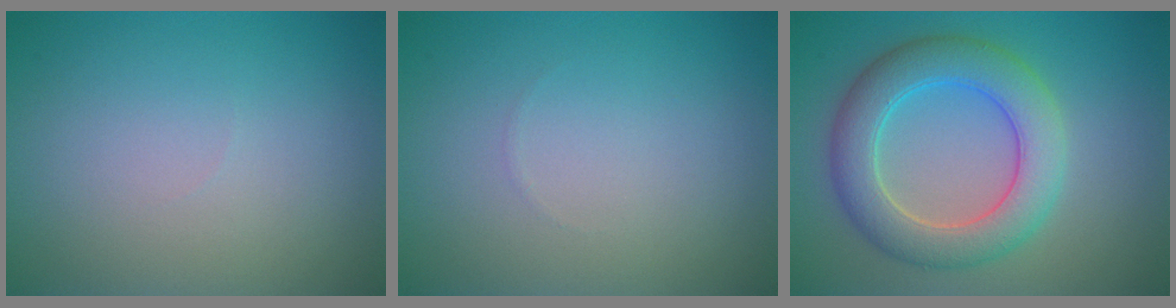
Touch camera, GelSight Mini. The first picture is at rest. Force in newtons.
{"total": 0.0}
{"total": 6.4, "press": 6.4, "slide": 0.2}